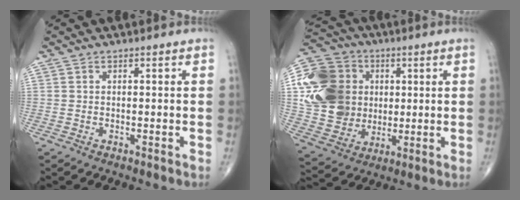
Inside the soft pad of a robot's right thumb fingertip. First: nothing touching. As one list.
[{"total": 20.3, "force": [2.9, 16.7, 11.2], "torque": [-0.203, 0.008, 0.059]}]